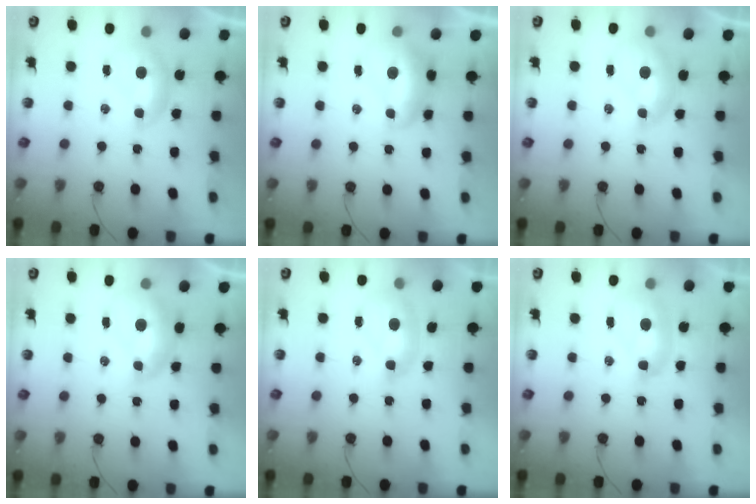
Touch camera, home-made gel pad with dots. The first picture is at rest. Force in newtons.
{"total": 2.4, "press": 2.4, "slide": 0.6}
{"total": 1.6, "press": 1.6, "slide": 0.4}
{"total": 2.4, "press": 2.3, "slide": 0.7}
{"total": 2.3, "press": 2.3, "slide": 0.6}
{"total": 3.3, "press": 3.3, "slide": 0.2}